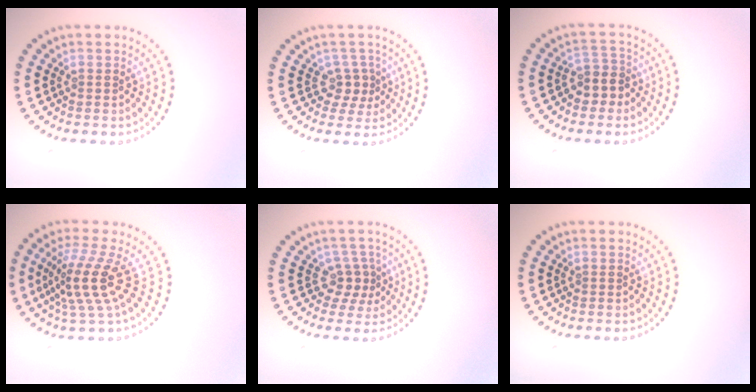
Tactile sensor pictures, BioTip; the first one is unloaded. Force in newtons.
{"total": 2.1, "press": 1.6, "slide": 1.4}
{"total": 2.6, "press": 2.2, "slide": 1.4}
{"total": 4.4, "press": 3.0, "slide": 3.2}
{"total": 2.6, "press": 1.8, "slide": 1.9}
{"total": 0.0}